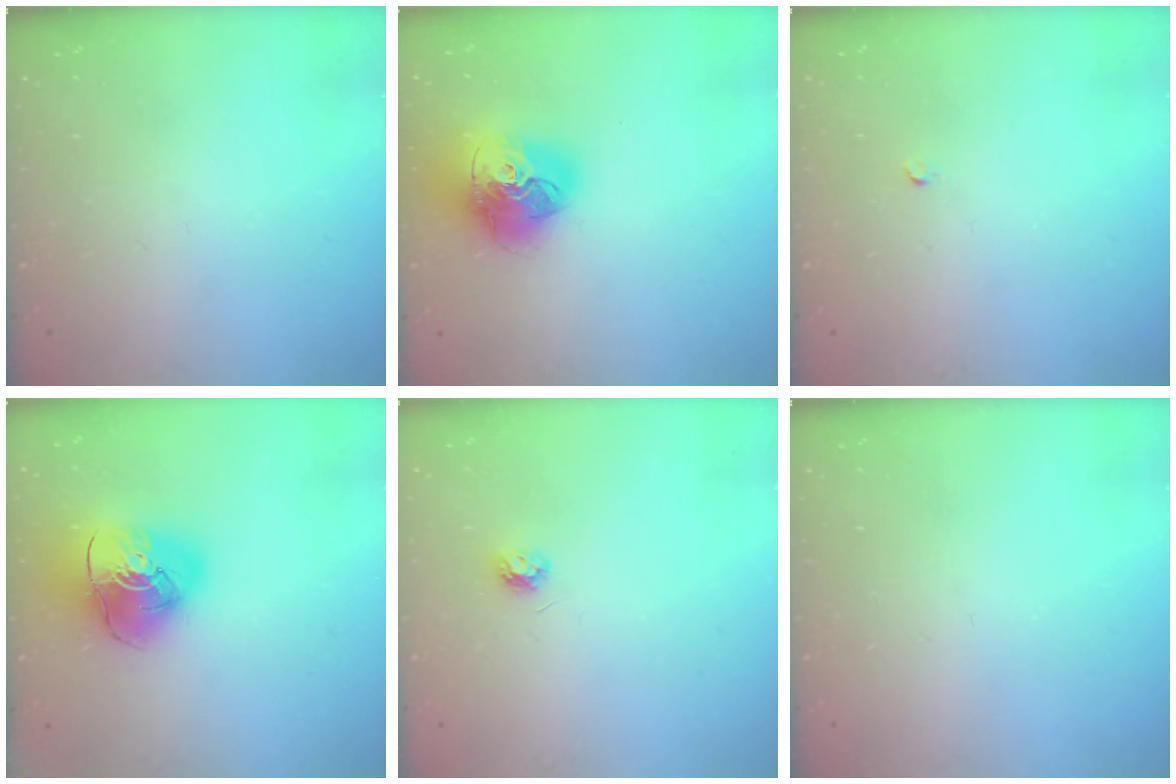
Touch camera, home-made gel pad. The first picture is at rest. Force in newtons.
{"total": 18.8, "press": 18.6, "slide": 2.1}
{"total": 2.0, "press": 2.0, "slide": 0.3}
{"total": 14.6, "press": 14.4, "slide": 2.1}
{"total": 3.8, "press": 3.8, "slide": 0.5}
{"total": 0.0}